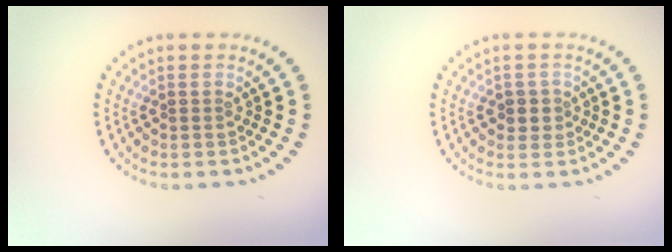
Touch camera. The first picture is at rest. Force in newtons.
{"total": 1.7, "press": 1.6, "slide": 0.6}